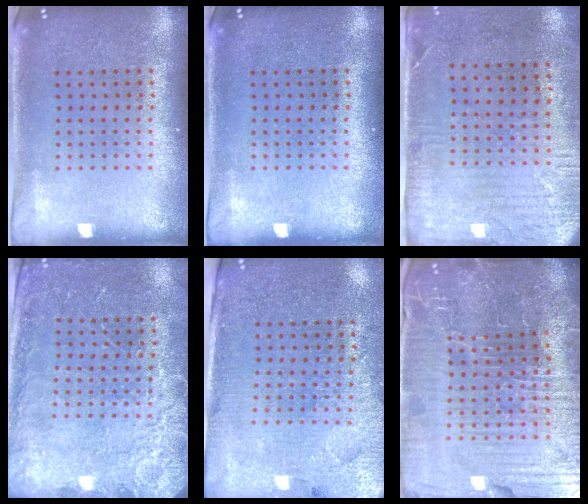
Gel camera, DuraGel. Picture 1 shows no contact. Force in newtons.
{"total": 0.0}
{"total": 2.9, "press": 2.3, "slide": 1.7}
{"total": 2.6, "press": 2.5, "slide": 0.5}
{"total": 3.1, "press": 2.9, "slide": 0.9}
{"total": 7.1, "press": 6.5, "slide": 3.0}